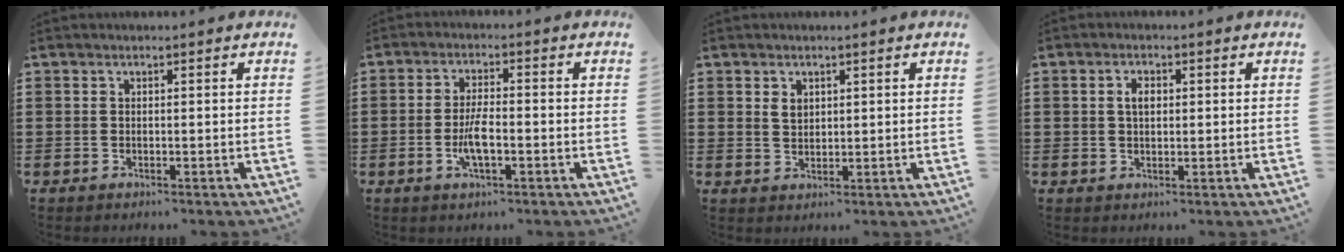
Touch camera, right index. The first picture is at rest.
{"total": 5.0, "force": [-1.6, 1.2, 4.6], "torque": [-0.099, -0.006, -0.033]}
{"total": 1.9, "force": [0.9, 1.3, 0.9], "torque": [-0.021, 0.005, 0.017]}
{"total": 2.4, "force": [0.4, 1.4, 1.9], "torque": [-0.041, 0.009, 0.006]}